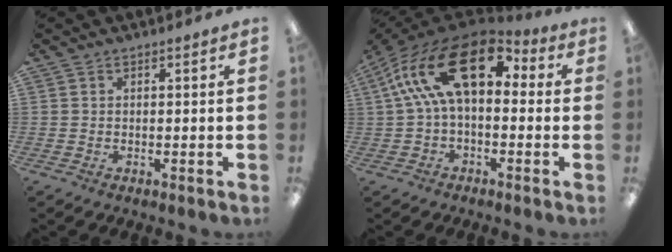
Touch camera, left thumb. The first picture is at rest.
{"total": 20.6, "force": [5.8, 11.3, 16.2], "torque": [-0.289, -0.015, 0.101]}